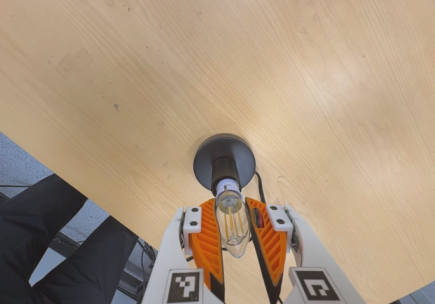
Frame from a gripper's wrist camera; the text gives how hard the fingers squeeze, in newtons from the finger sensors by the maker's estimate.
{"total": 13.4, "left": 12.6, "right": 14.2}